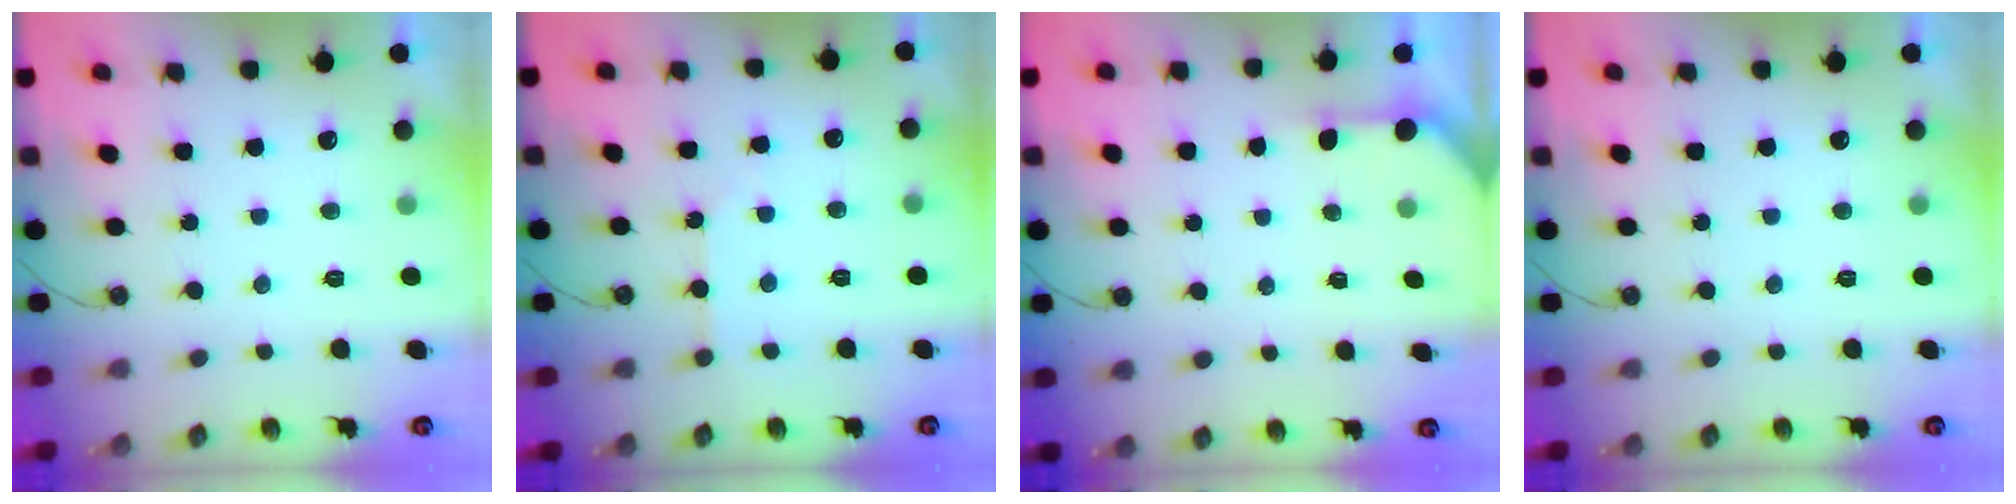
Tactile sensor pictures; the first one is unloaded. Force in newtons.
{"total": 2.6, "press": 2.6, "slide": 0.5}
{"total": 1.7, "press": 1.7, "slide": 0.2}
{"total": 0.0}